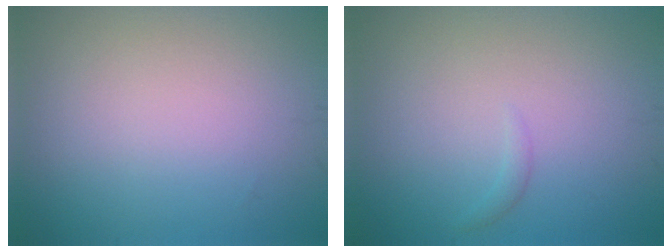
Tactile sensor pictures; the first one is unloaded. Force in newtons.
{"total": 0.6, "press": 0.6, "slide": 0.1}